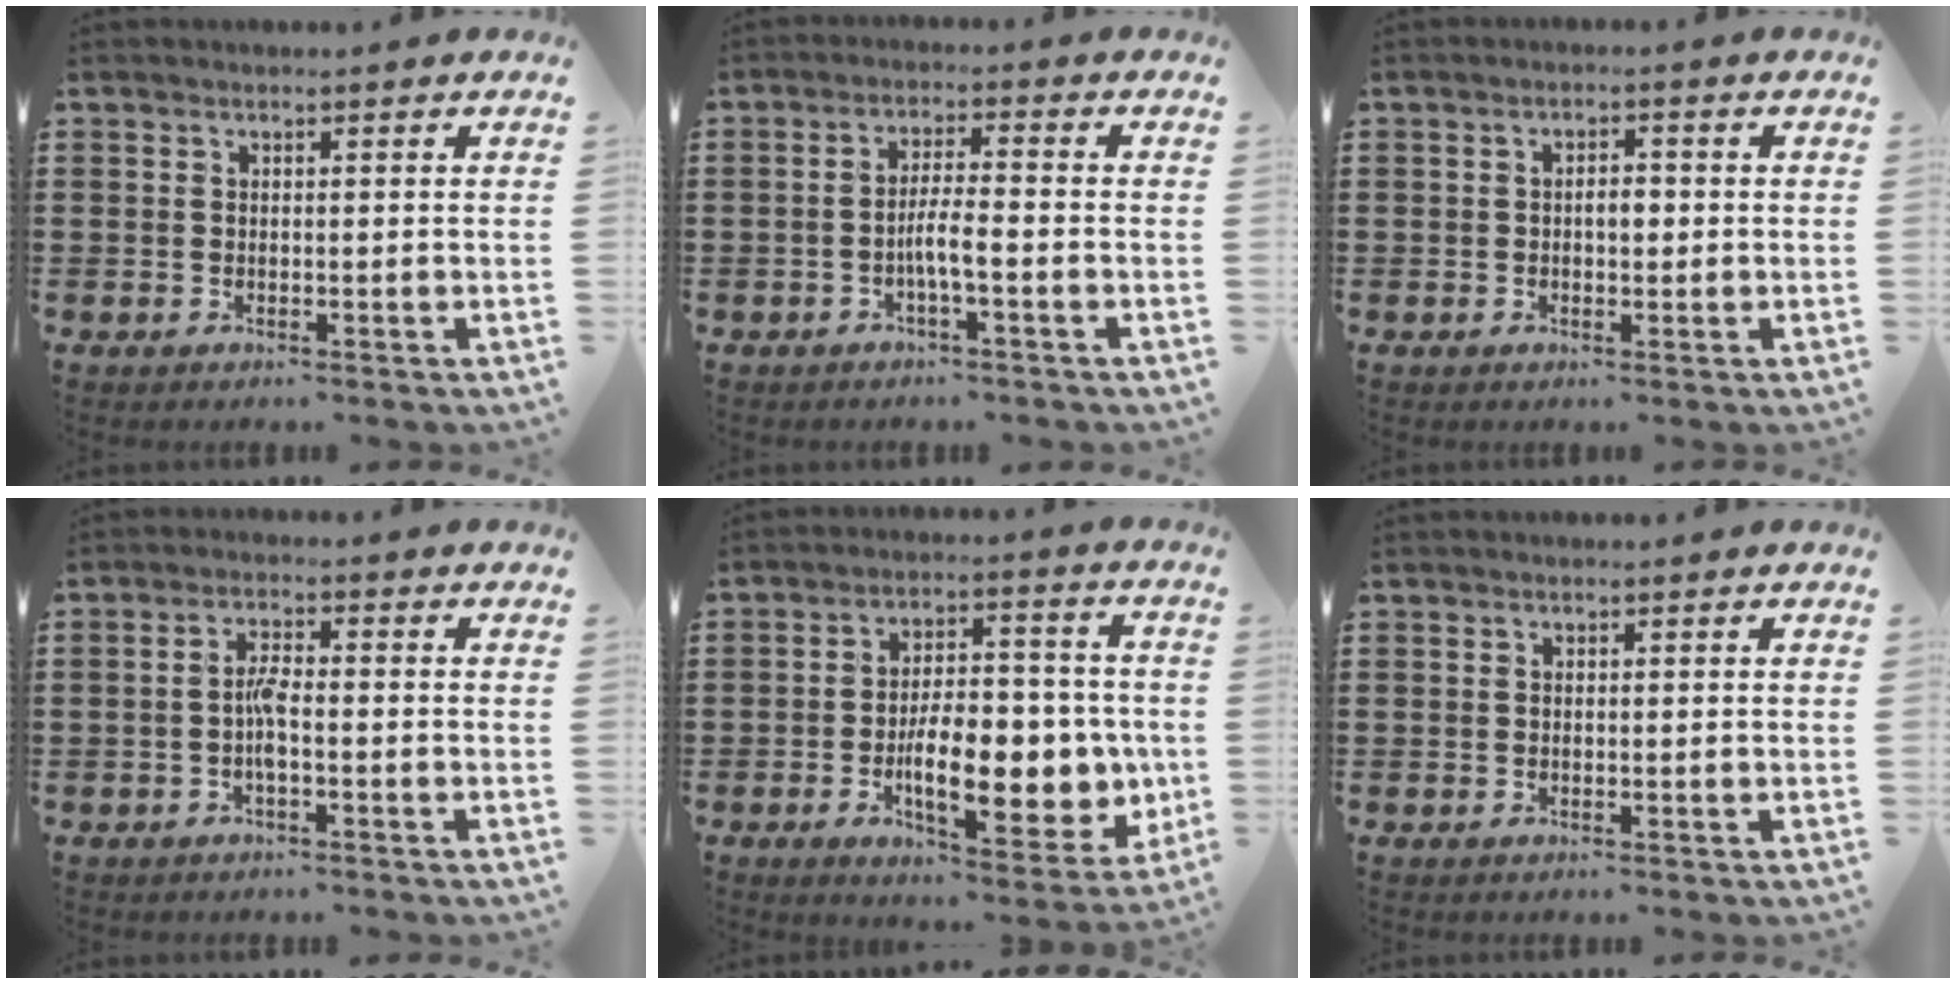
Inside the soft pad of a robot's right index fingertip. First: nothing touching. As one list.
[{"total": 3.8, "force": [-1.5, 0.4, 3.5], "torque": [-0.069, -0.002, -0.031]}, {"total": 2.3, "force": [-0.1, 1.1, 2.1], "torque": [-0.039, 0.004, -0.004]}, {"total": 3.1, "force": [-0.9, 0.5, 2.9], "torque": [-0.069, -0.004, -0.021]}, {"total": 12.4, "force": [-3.0, 5.8, 10.5], "torque": [-0.163, -0.006, -0.052]}, {"total": 0.0}]